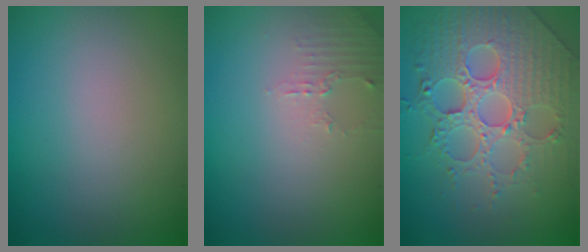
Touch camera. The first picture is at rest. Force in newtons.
{"total": 1.4, "press": 1.4, "slide": 0.4}
{"total": 8.1, "press": 6.0, "slide": 5.5}